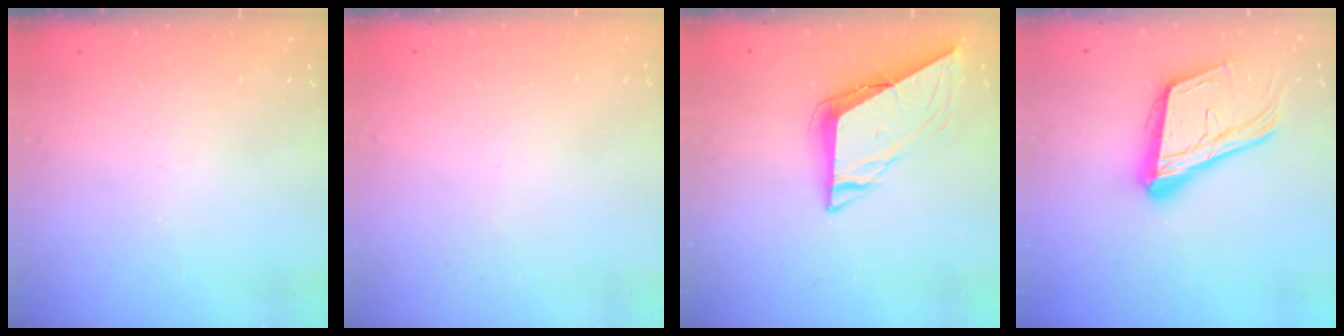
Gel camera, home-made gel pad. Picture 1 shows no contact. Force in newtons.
{"total": 0.9, "press": 0.9, "slide": 0.0}
{"total": 8.0, "press": 8.0, "slide": 0.5}
{"total": 19.3, "press": 18.8, "slide": 4.6}